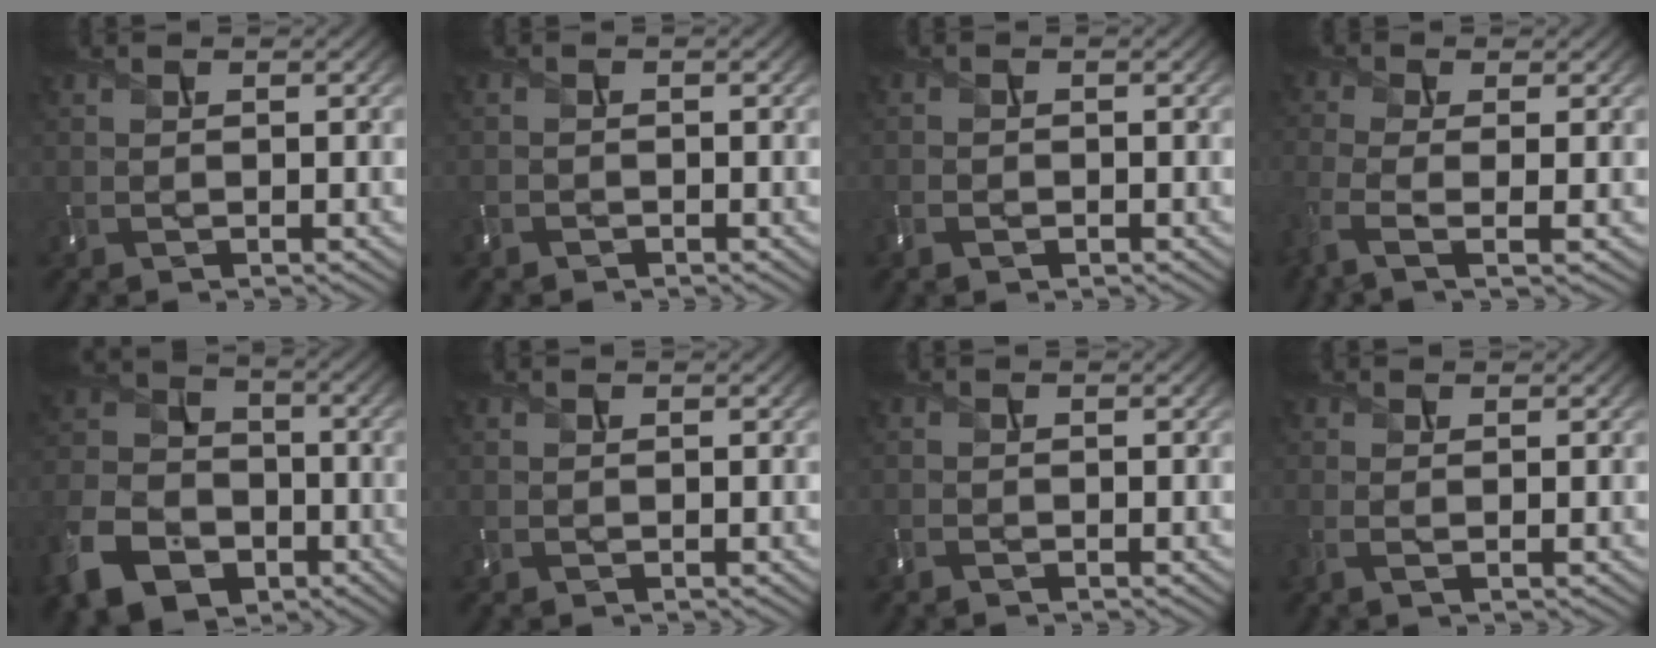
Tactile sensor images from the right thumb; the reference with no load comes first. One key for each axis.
{"total": 1.3, "fx": -1.1, "fy": 0.6, "fz": 0.2, "tx": -0.004, "ty": -0.004, "tz": -0.026}
{"total": 1.8, "fx": -1.2, "fy": 1.0, "fz": 0.9, "tx": -0.021, "ty": -0.006, "tz": -0.025}
{"total": 5.7, "fx": -2.5, "fy": 2.2, "fz": 4.6, "tx": -0.120, "ty": -0.016, "tz": -0.054}
{"total": 13.8, "fx": -7.2, "fy": 9.7, "fz": 6.7, "tx": -0.179, "ty": -0.044, "tz": -0.149}
{"total": 0.0}
{"total": 1.2, "fx": -1.1, "fy": 0.2, "fz": 0.3, "tx": -0.010, "ty": -0.007, "tz": -0.025}
{"total": 1.2, "fx": -0.2, "fy": 0.1, "fz": 1.2, "tx": -0.031, "ty": -0.004, "tz": -0.007}